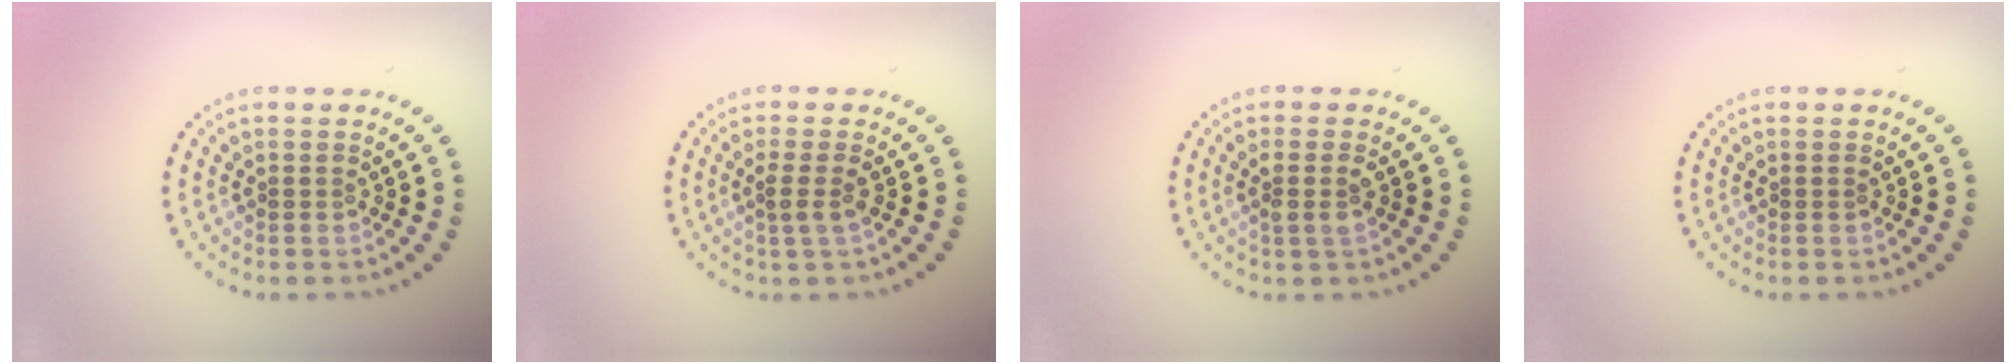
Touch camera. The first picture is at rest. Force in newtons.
{"total": 1.7, "press": 1.3, "slide": 1.1}
{"total": 1.8, "press": 1.6, "slide": 0.7}
{"total": 0.0}